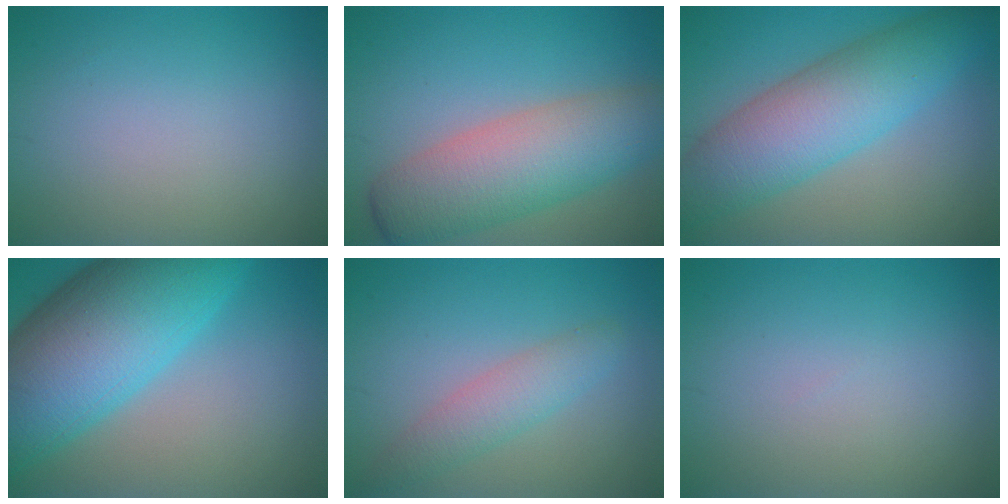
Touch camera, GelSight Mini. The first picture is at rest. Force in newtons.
{"total": 8.1, "press": 8.1, "slide": 0.2}
{"total": 8.4, "press": 8.4, "slide": 0.5}
{"total": 15.0, "press": 15.0, "slide": 0.4}
{"total": 3.0, "press": 2.9, "slide": 0.2}
{"total": 0.0}